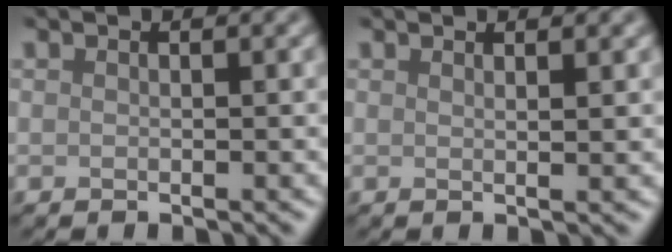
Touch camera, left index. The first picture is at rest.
{"total": 1.8, "force": [1.0, 0.6, 1.4], "torque": [-0.012, 0.002, 0.004]}